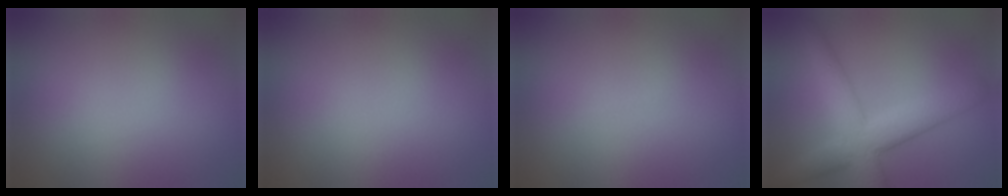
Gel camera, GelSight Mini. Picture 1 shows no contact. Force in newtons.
{"total": 0.0}
{"total": 0.0}
{"total": 6.0, "press": 6.0, "slide": 0.3}